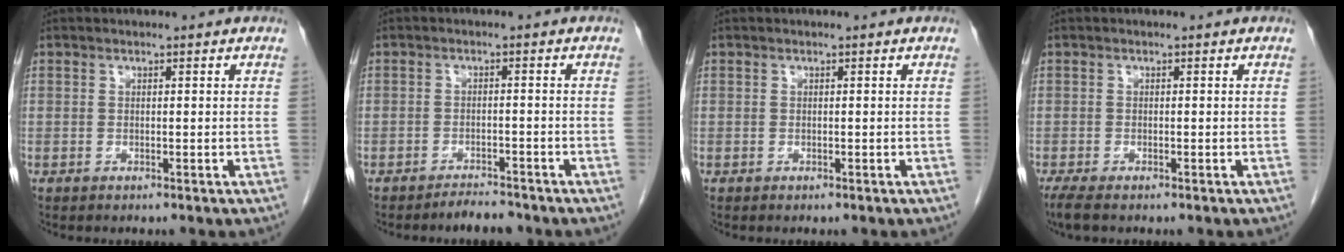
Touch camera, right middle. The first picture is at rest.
{"total": 2.9, "force": [-2.7, 0.7, 0.8], "torque": [-0.015, -0.003, -0.040]}
{"total": 0.0}
{"total": 2.9, "force": [-2.2, 0.7, 1.7], "torque": [-0.037, -0.012, -0.034]}